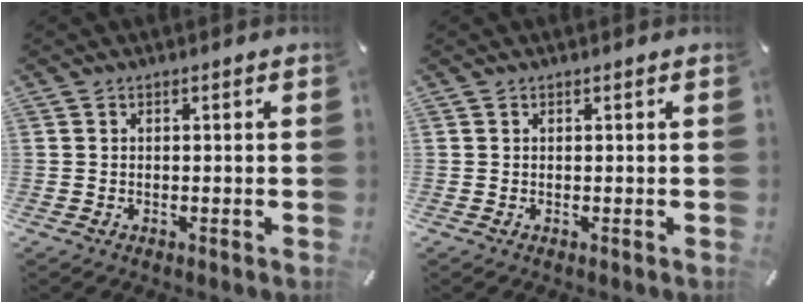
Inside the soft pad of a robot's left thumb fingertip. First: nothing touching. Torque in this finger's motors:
{"motor_torque": [0.00, 0.00, 0.01, -0.01, 0.00]}